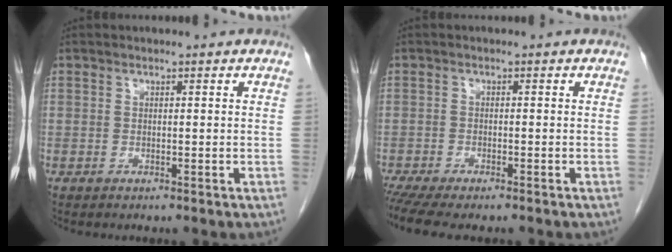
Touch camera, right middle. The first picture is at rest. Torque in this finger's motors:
{"motor_torque": [1.18, -0.96, 0.27, 0.11]}